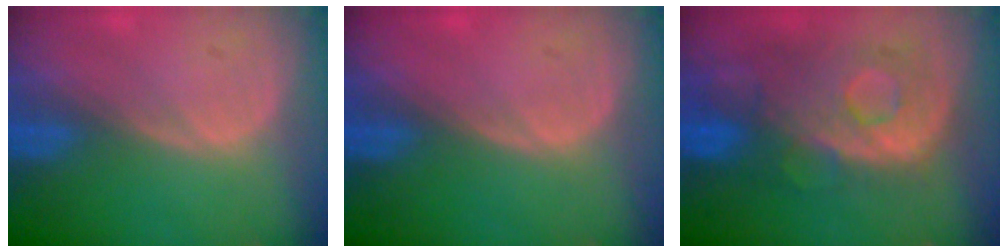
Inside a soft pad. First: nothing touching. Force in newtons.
{"total": 0.0}
{"total": 10.5, "press": 9.4, "slide": 4.7}